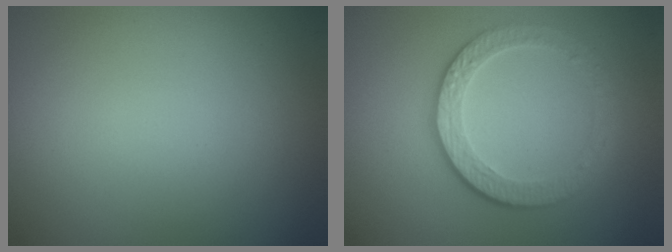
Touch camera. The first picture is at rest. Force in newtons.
{"total": 4.5, "press": 3.2, "slide": 3.1}